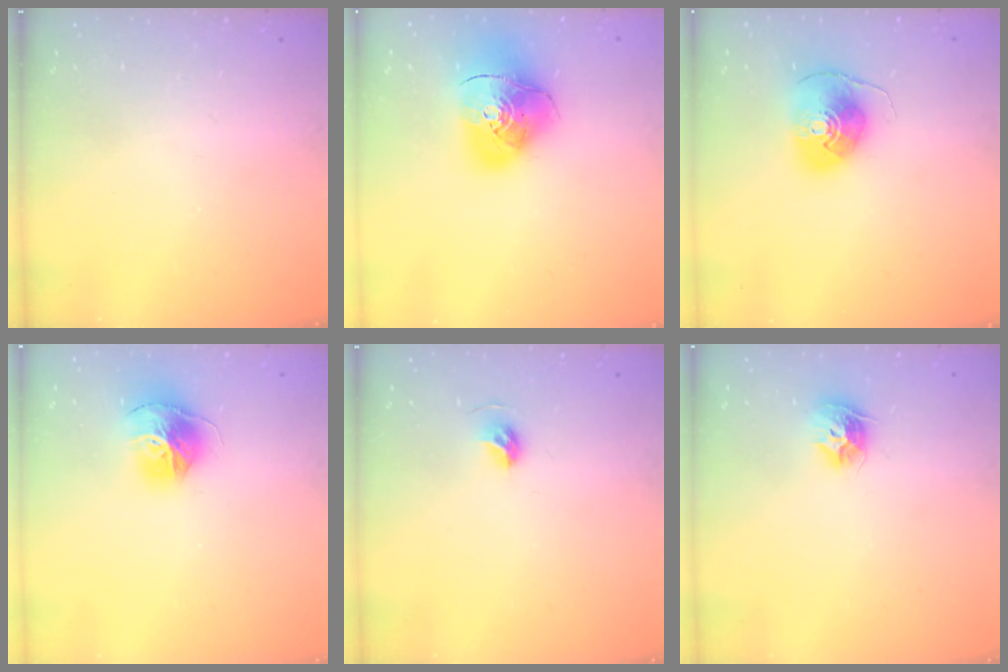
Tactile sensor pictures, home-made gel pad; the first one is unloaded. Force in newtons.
{"total": 14.0, "press": 13.9, "slide": 1.8}
{"total": 9.8, "press": 9.7, "slide": 1.2}
{"total": 14.8, "press": 14.7, "slide": 1.6}
{"total": 5.4, "press": 5.2, "slide": 1.2}
{"total": 9.3, "press": 9.3, "slide": 0.2}